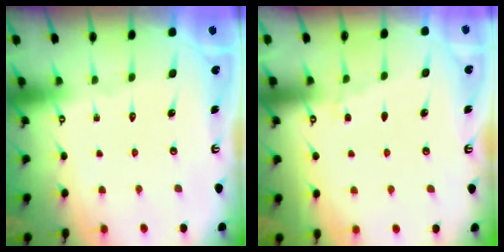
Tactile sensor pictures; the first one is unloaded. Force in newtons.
{"total": 4.9, "press": 4.8, "slide": 0.5}